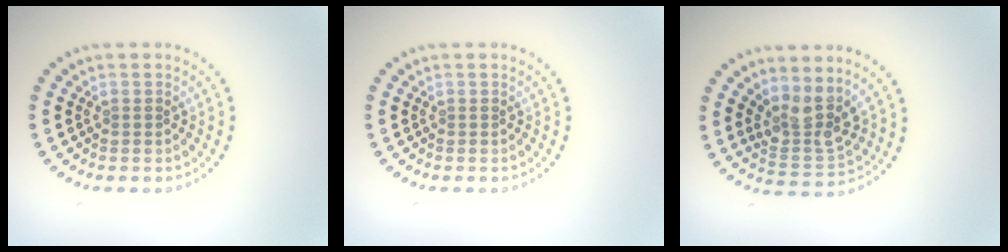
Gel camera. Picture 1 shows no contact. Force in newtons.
{"total": 0.0}
{"total": 3.7, "press": 3.2, "slide": 1.9}